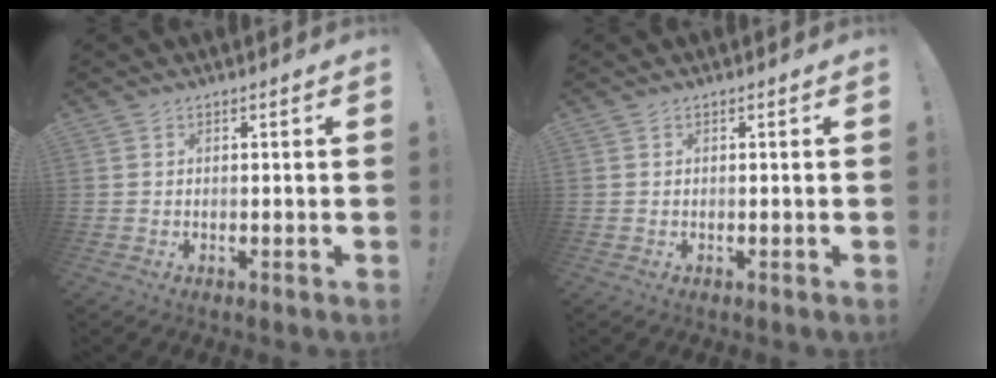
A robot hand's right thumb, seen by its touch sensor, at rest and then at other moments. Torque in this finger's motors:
{"motor_torque": [0.24, 0.23, 0.12, -0.15, -0.11]}